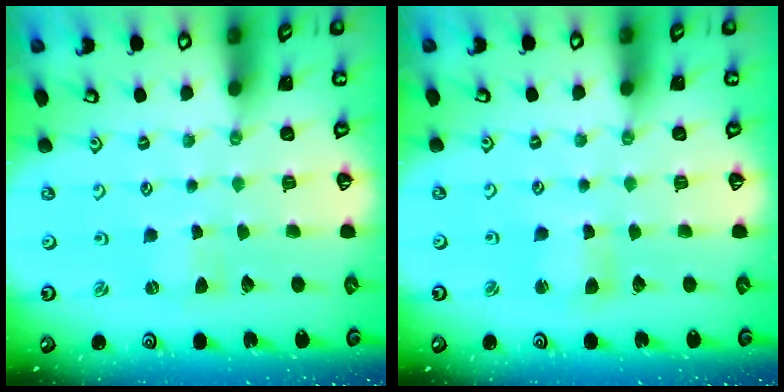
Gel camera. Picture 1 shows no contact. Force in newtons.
{"total": 2.7, "press": 2.7, "slide": 0.2}